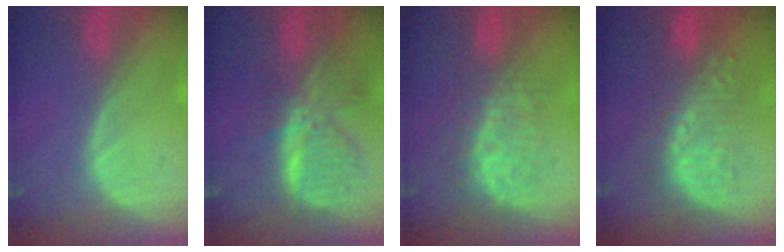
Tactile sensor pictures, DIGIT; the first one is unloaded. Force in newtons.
{"total": 8.4, "press": 7.3, "slide": 4.0}
{"total": 7.6, "press": 7.3, "slide": 2.2}
{"total": 8.9, "press": 8.6, "slide": 2.0}